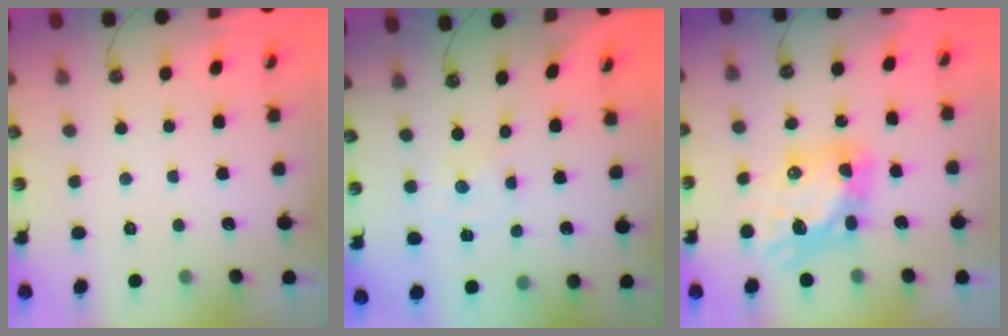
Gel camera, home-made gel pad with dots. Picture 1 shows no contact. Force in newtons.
{"total": 0.0}
{"total": 10.8, "press": 10.7, "slide": 1.2}